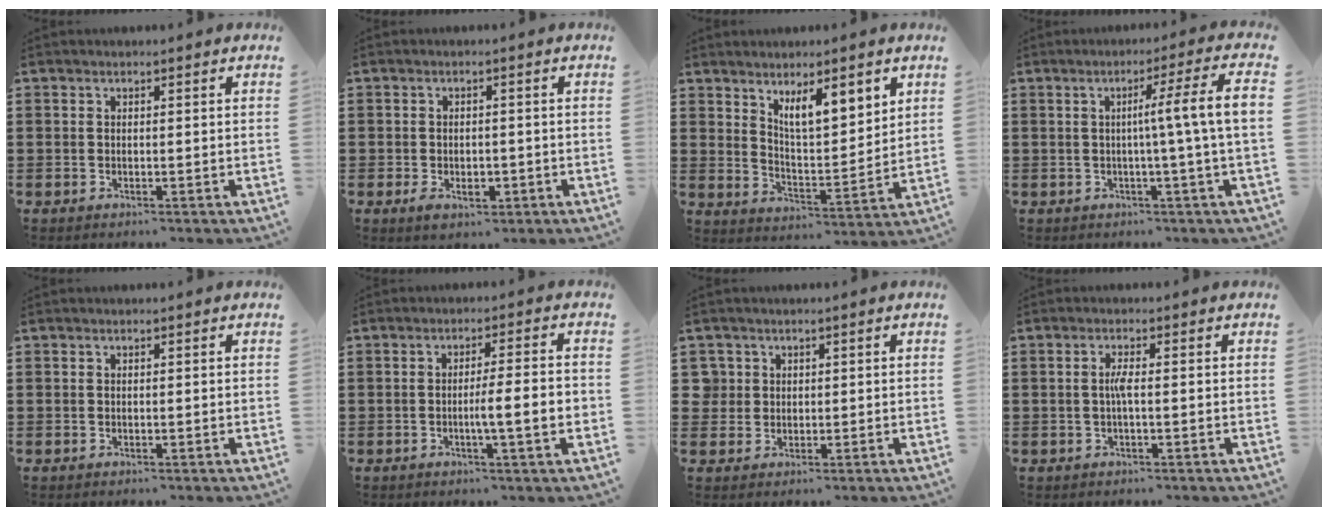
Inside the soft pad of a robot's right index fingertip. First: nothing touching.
{"total": 2.8, "force": [-1.0, 1.7, 2.1], "torque": [-0.038, 0.000, -0.017]}
{"total": 7.2, "force": [4.8, 2.1, 4.9], "torque": [-0.093, -0.014, 0.081]}
{"total": 7.2, "force": [0.0, -1.3, 7.1], "torque": [-0.119, -0.013, -0.009]}
{"total": 0.0}
{"total": 5.6, "force": [-1.1, 0.1, 5.5], "torque": [-0.093, -0.004, -0.020]}
{"total": 2.5, "force": [0.5, 2.4, 0.2], "torque": [-0.017, 0.012, 0.007]}
{"total": 2.2, "force": [-0.3, 0.2, 2.1], "torque": [-0.051, -0.003, -0.010]}